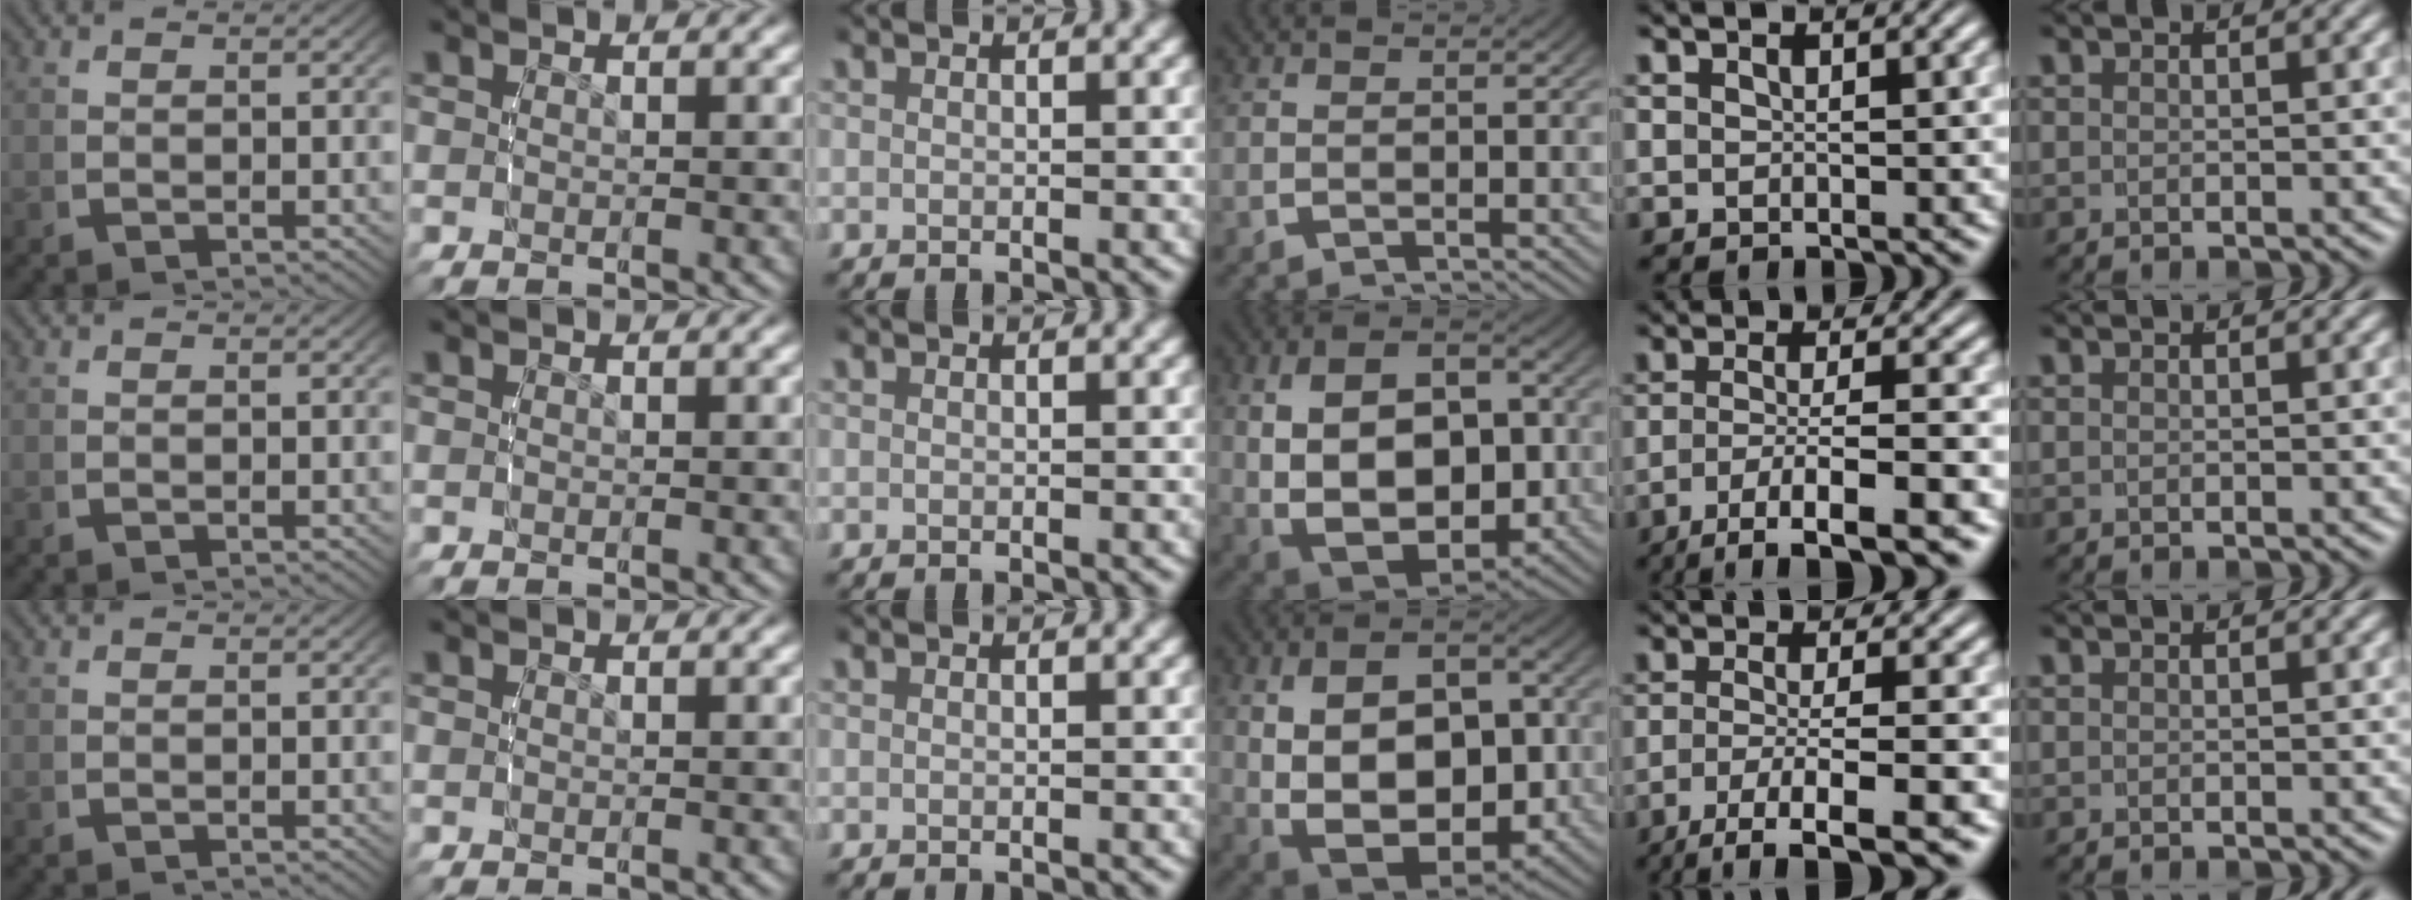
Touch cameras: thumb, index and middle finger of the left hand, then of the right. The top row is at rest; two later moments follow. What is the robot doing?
{"motion": "lift_and_place", "object": "bandage"}